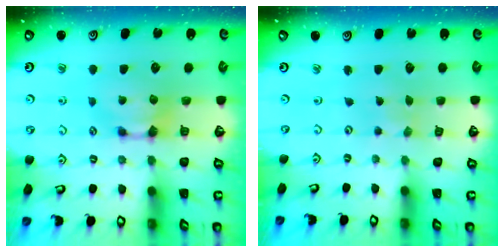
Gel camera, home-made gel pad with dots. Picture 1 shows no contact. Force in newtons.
{"total": 4.7, "press": 4.6, "slide": 0.2}